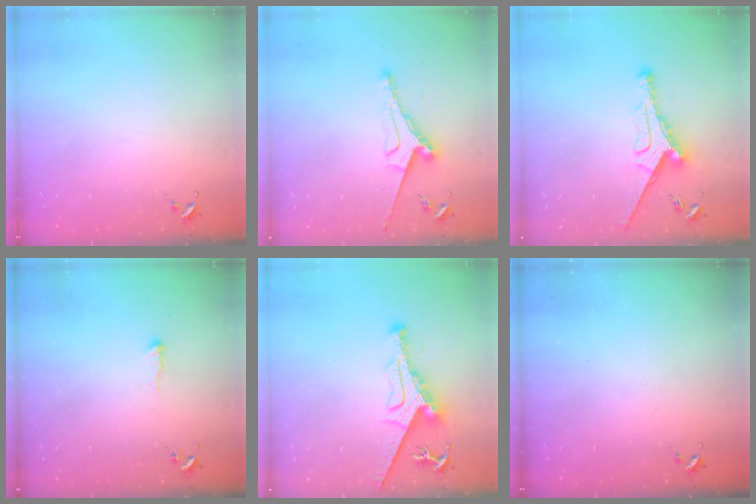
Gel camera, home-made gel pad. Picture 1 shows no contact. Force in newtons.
{"total": 8.2, "press": 8.1, "slide": 1.0}
{"total": 12.7, "press": 12.6, "slide": 1.2}
{"total": 2.9, "press": 2.9, "slide": 0.6}
{"total": 10.7, "press": 10.6, "slide": 1.4}
{"total": 0.0}